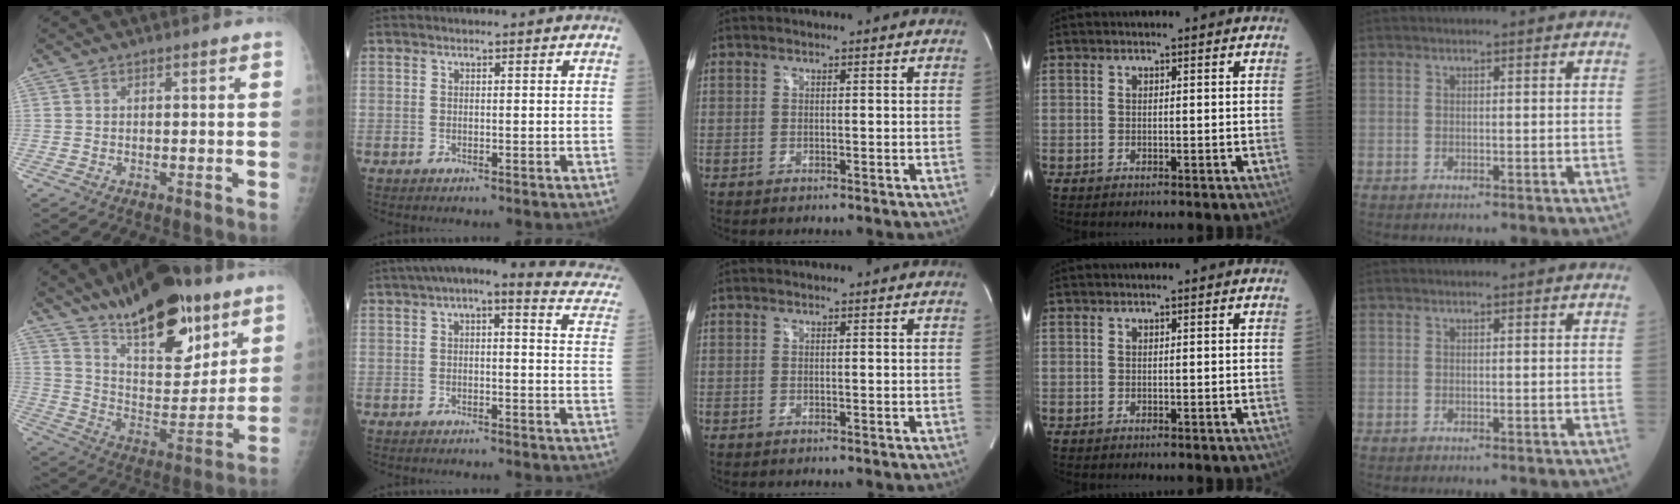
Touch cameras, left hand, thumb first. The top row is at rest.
{"thumb": {"total": 22.8, "force": [15.2, 9.2, 14.4], "torque": [-0.180, -0.075, 0.251]}, "index": {"total": 15.6, "force": [13.3, 3.6, 7.4], "torque": [-0.083, 0.021, 0.134]}}